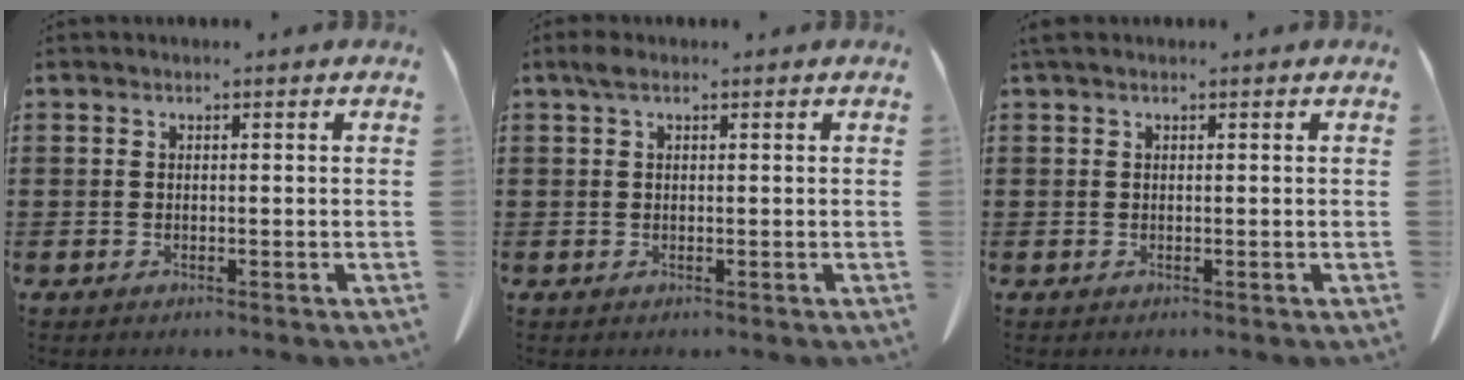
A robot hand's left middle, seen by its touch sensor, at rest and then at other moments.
{"total": 1.4, "force": [0.6, 0.7, 1.1], "torque": [-0.026, 0.004, 0.010]}
{"total": 0.6, "force": [0.3, 0.2, 0.4], "torque": [-0.010, 0.002, 0.005]}